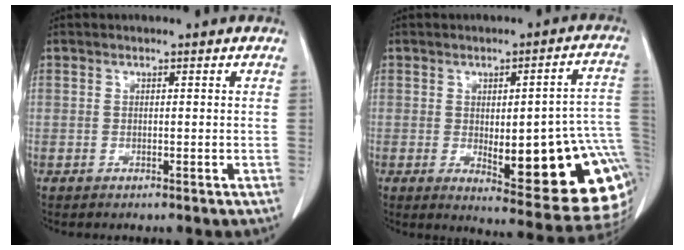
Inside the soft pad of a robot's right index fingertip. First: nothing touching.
{"total": 21.5, "force": [-3.6, 5.2, 20.5], "torque": [-0.166, 0.011, -0.026]}